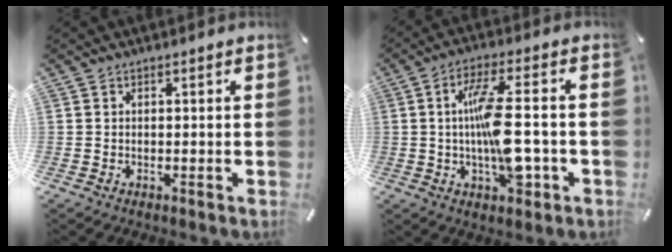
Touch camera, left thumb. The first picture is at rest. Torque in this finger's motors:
{"motor_torque": [0.45, 0.56, 0.44, 0.05, 0.21]}